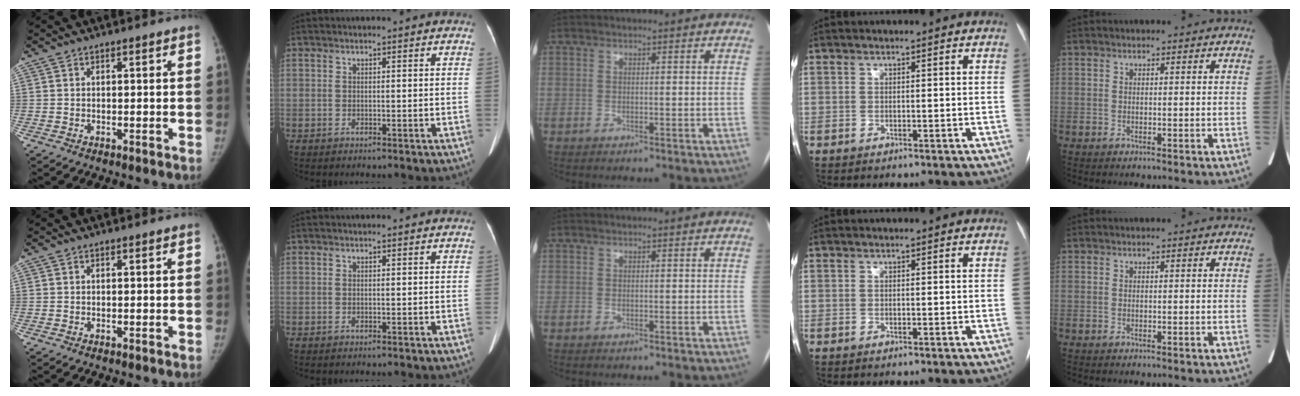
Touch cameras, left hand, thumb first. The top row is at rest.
{}